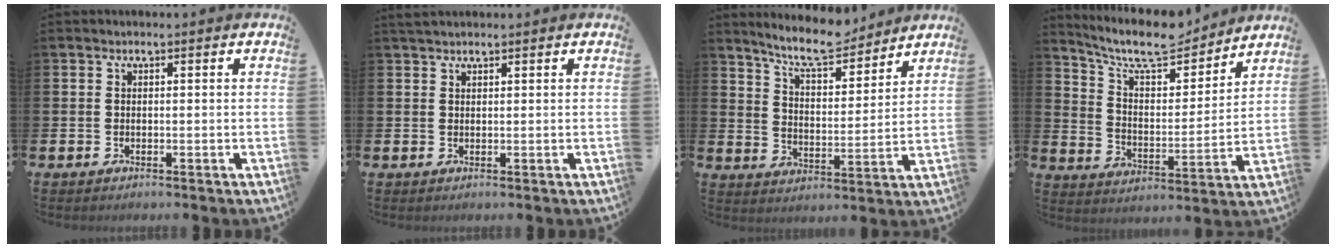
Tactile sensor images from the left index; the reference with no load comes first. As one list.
[{"total": 1.4, "force": [1.3, 0.4, 0.3], "torque": [0.002, 0.001, 0.022]}, {"total": 8.7, "force": [8.0, 1.4, 2.9], "torque": [-0.072, -0.047, 0.144]}, {"total": 10.0, "force": [8.9, 2.5, 3.8], "torque": [-0.101, -0.059, 0.154]}]